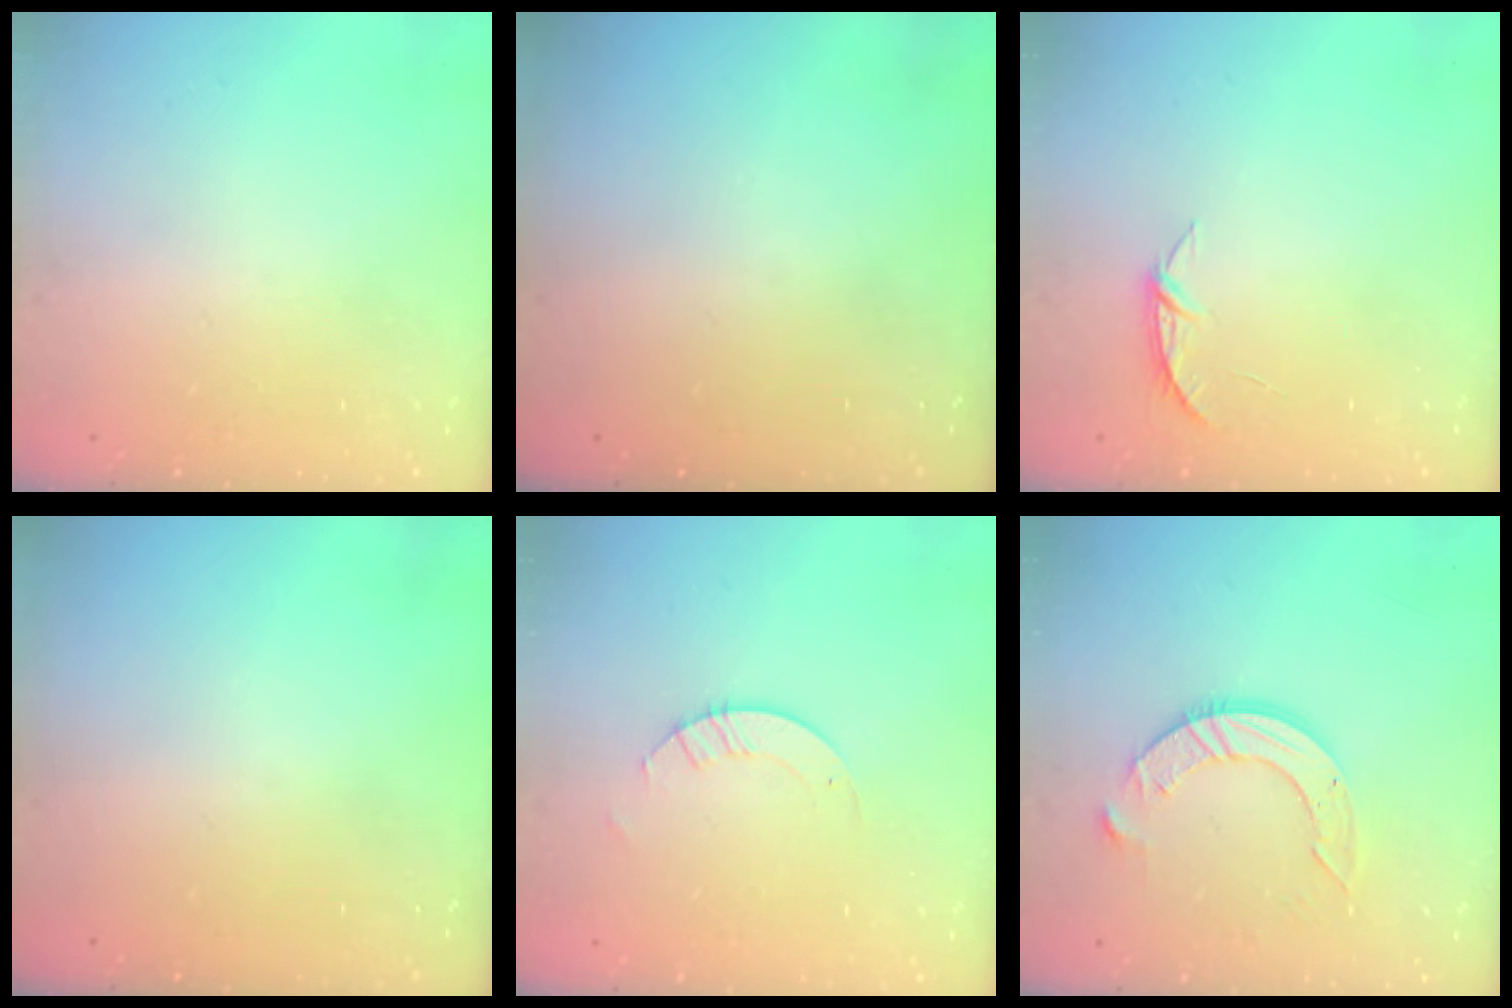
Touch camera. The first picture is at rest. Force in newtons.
{"total": 0.0}
{"total": 4.2, "press": 4.2, "slide": 0.5}
{"total": 0.0}
{"total": 2.9, "press": 2.9, "slide": 0.3}
{"total": 10.0, "press": 10.0, "slide": 1.0}